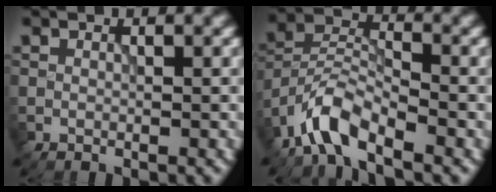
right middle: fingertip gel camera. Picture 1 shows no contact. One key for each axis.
{"total": 5.1, "fx": -3.9, "fy": 1.5, "fz": 2.9, "tx": -0.051, "ty": 0.006, "tz": -0.085}